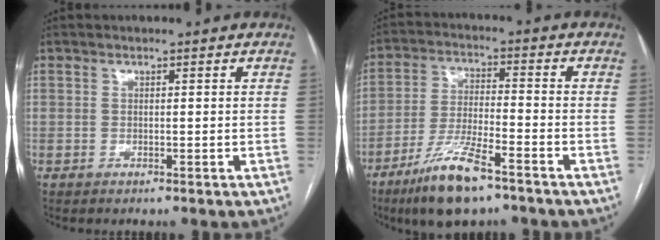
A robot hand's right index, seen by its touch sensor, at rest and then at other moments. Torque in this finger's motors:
{"motor_torque": [1.32, -0.82, 0.22, 0.14]}